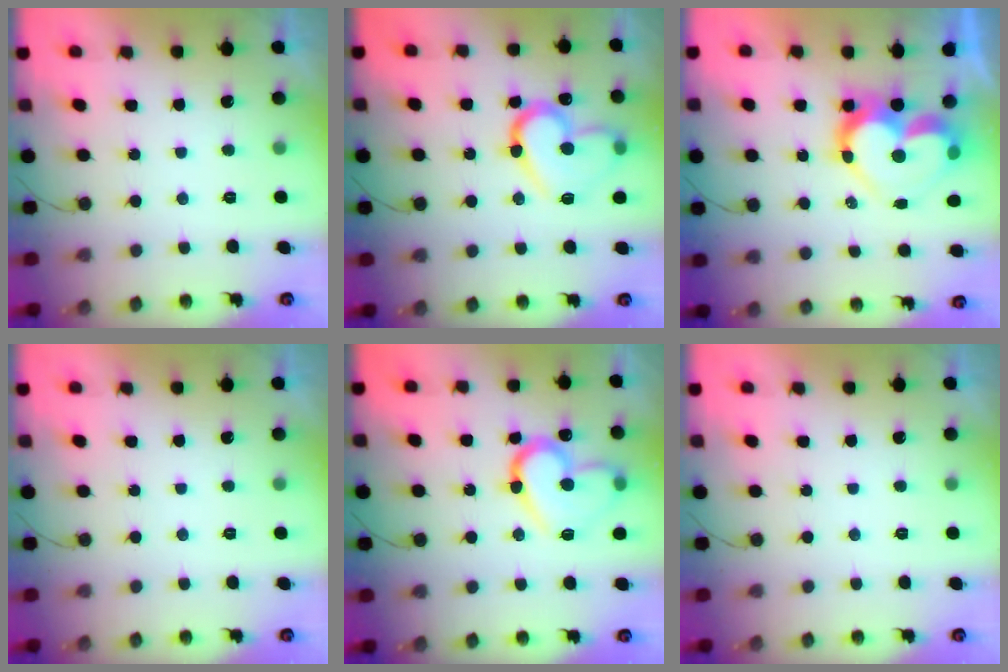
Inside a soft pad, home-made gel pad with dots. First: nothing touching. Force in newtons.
{"total": 15.6, "press": 15.5, "slide": 1.4}
{"total": 15.5, "press": 15.4, "slide": 1.5}
{"total": 0.0}
{"total": 15.6, "press": 15.5, "slide": 1.4}
{"total": 0.0}